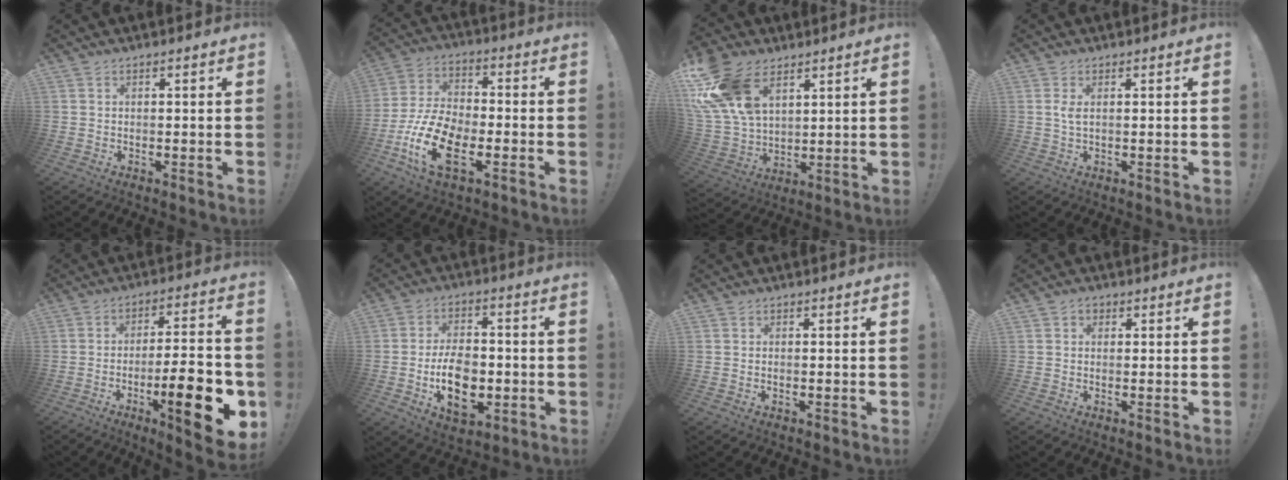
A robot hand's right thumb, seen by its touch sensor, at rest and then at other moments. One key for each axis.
{"total": 16.7, "fx": -6.5, "fy": 9.2, "fz": 12.3, "tx": -0.247, "ty": 0.028, "tz": -0.109}
{"total": 19.6, "fx": 9.2, "fy": 12.2, "fz": 12.2, "tx": -0.258, "ty": -0.043, "tz": 0.176}
{"total": 2.4, "fx": 0.6, "fy": 0.7, "fz": 2.2, "tx": -0.041, "ty": 0.002, "tz": 0.008}
{"total": 18.1, "fx": -6.7, "fy": 4.3, "fz": 16.3, "tx": -0.221, "ty": 0.026, "tz": -0.094}
{"total": 14.3, "fx": -3.4, "fy": 9.2, "fz": 10.4, "tx": -0.162, "ty": 0.008, "tz": -0.059}
{"total": 0.0}
{"total": 1.7, "fx": 0.3, "fy": 1.4, "fz": 0.8, "tx": -0.011, "ty": 0.000, "tz": 0.004}